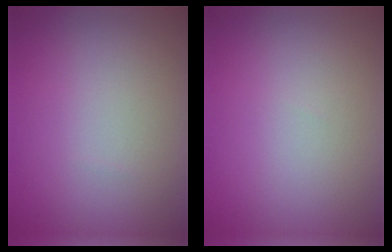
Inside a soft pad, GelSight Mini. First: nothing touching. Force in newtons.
{"total": 0.0}